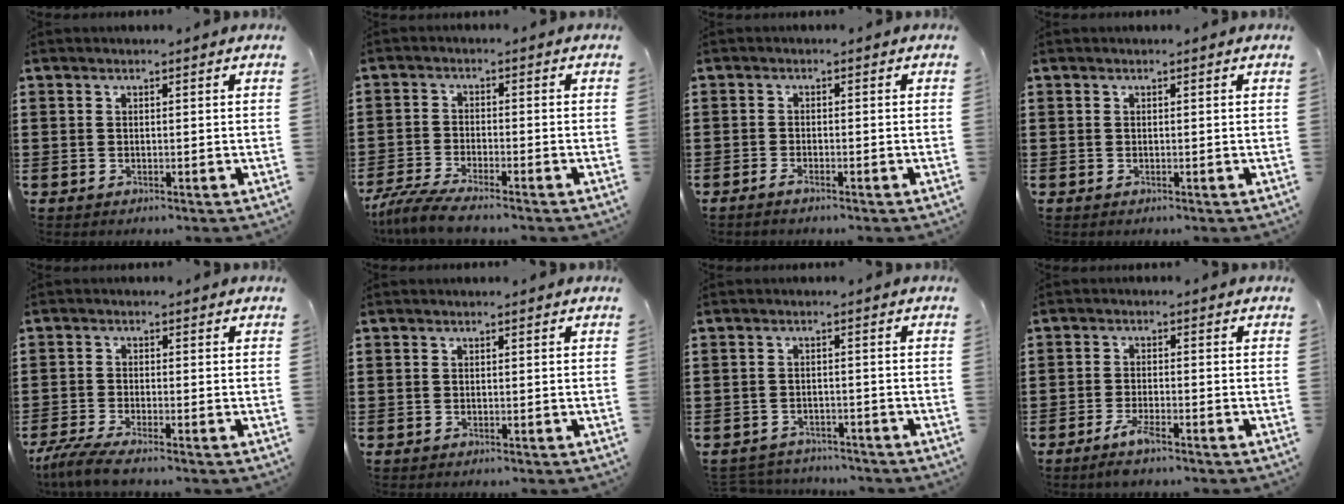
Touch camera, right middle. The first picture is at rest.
{"total": 4.9, "force": [-4.4, 0.2, 2.1], "torque": [-0.064, -0.019, -0.092]}
{"total": 1.1, "force": [-0.8, 0.1, 0.8], "torque": [-0.016, -0.005, -0.015]}
{"total": 0.0}
{"total": 4.1, "force": [-3.5, 0.1, 2.0], "torque": [-0.064, -0.020, -0.074]}
{"total": 0.0}
{"total": 2.6, "force": [-2.5, 0.4, -0.2], "torque": [-0.006, -0.002, -0.055]}
{"total": 2.9, "force": [-1.8, 0.5, 2.2], "torque": [-0.050, -0.005, -0.036]}